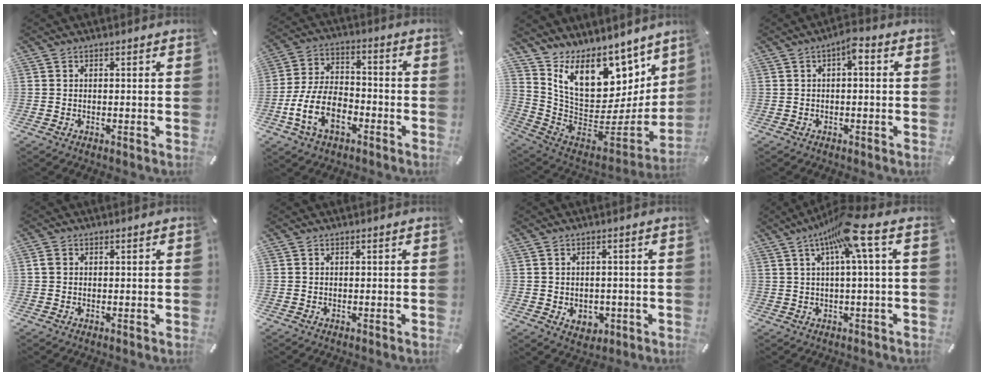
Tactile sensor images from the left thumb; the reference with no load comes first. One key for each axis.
{"total": 13.7, "fx": -6.2, "fy": 8.1, "fz": 9.1, "tx": -0.203, "ty": 0.023, "tz": -0.116}
{"total": 13.9, "fx": 9.2, "fy": 9.1, "fz": 4.9, "tx": -0.089, "ty": -0.103, "tz": 0.177}
{"total": 3.2, "fx": -0.1, "fy": 1.2, "fz": 2.9, "tx": -0.051, "ty": 0.010, "tz": -0.006}
{"total": 1.2, "fx": 0.2, "fy": 1.2, "fz": 0.3, "tx": -0.009, "ty": 0.007, "tz": 0.003}
{"total": 0.0}
{"total": 3.8, "fx": -0.6, "fy": 3.4, "fz": 1.7, "tx": -0.014, "ty": 0.000, "tz": -0.011}
{"total": 12.2, "fx": 4.5, "fy": 1.7, "fz": 11.2, "tx": -0.207, "ty": -0.013, "tz": 0.071}